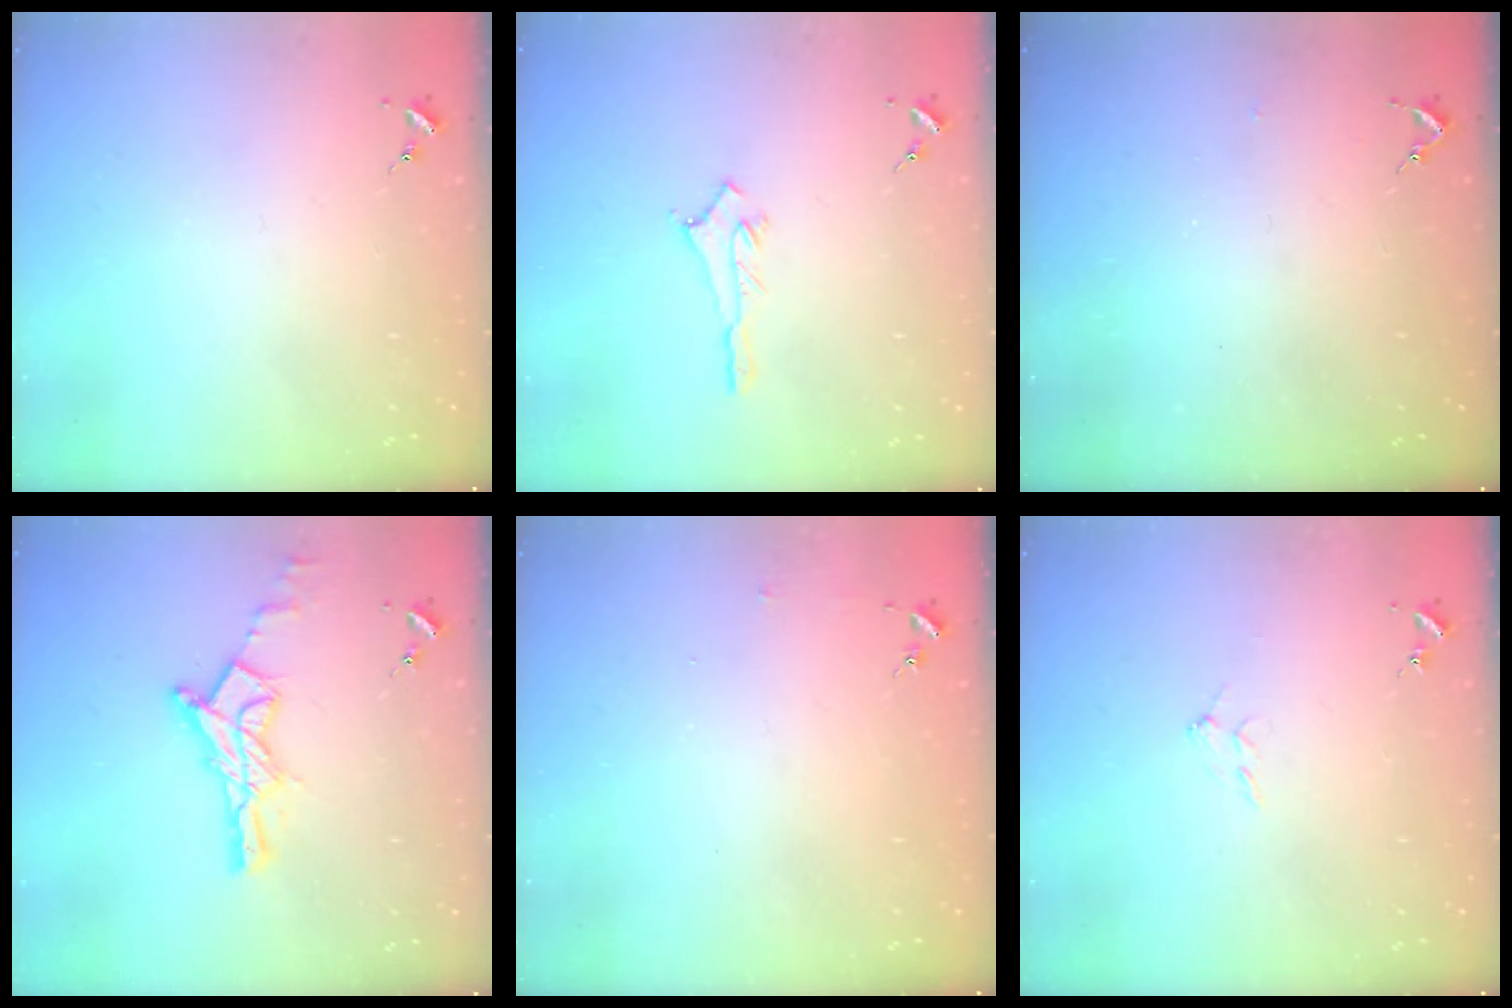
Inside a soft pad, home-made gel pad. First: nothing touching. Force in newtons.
{"total": 2.9, "press": 2.8, "slide": 0.4}
{"total": 2.6, "press": 2.5, "slide": 0.3}
{"total": 14.2, "press": 14.1, "slide": 1.0}
{"total": 2.5, "press": 2.5, "slide": 0.2}
{"total": 5.0, "press": 5.0, "slide": 0.9}